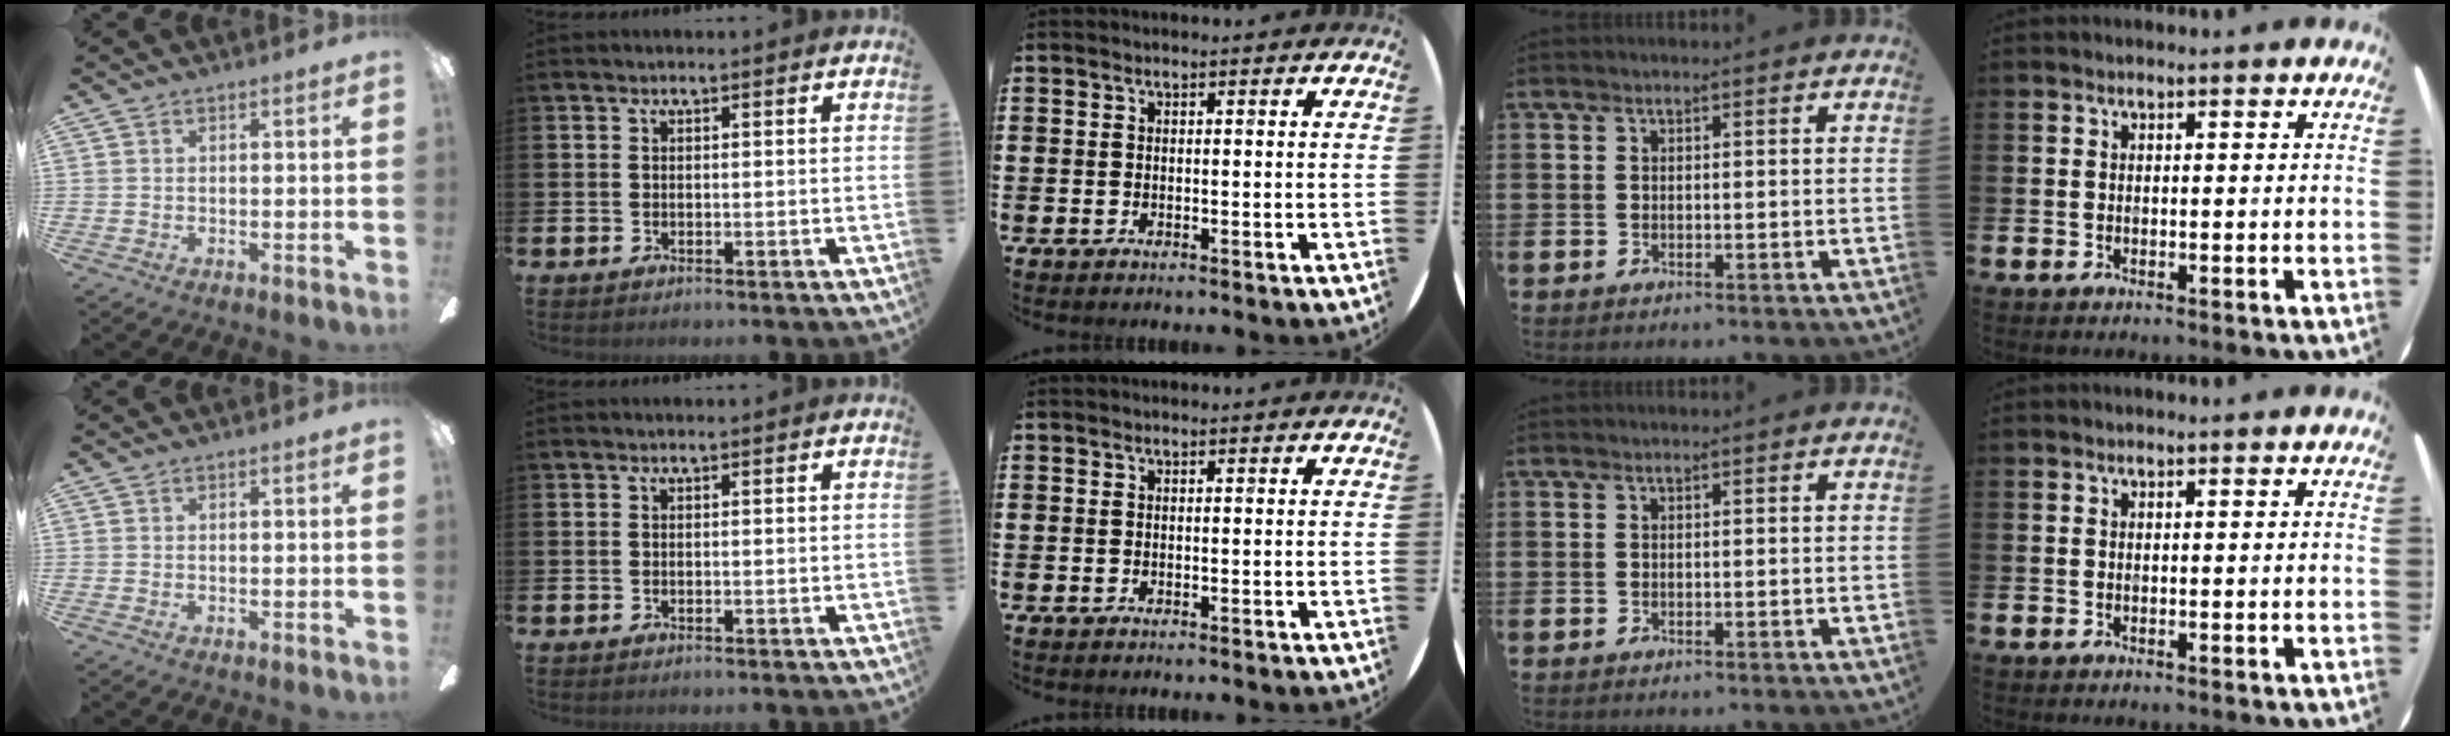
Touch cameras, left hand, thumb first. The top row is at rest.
{}